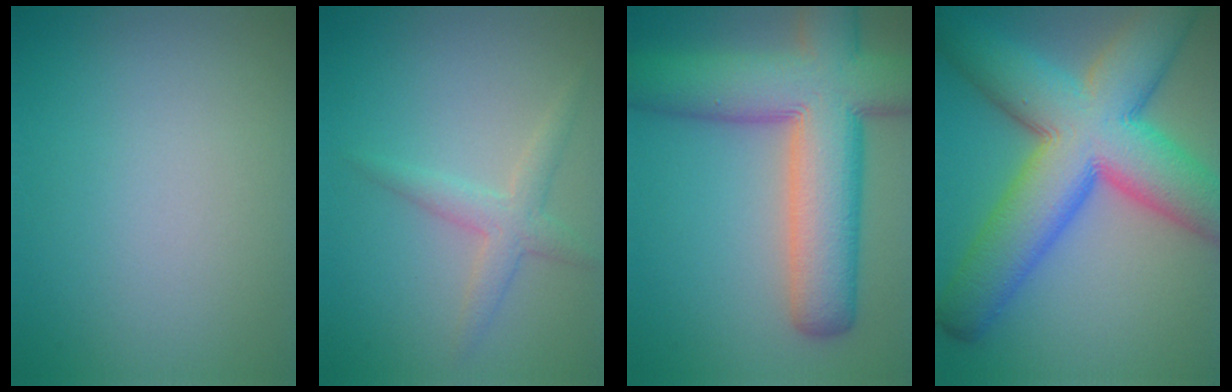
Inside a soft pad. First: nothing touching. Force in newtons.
{"total": 2.5, "press": 2.5, "slide": 0.0}
{"total": 12.1, "press": 12.1, "slide": 0.6}
{"total": 14.1, "press": 14.1, "slide": 0.4}